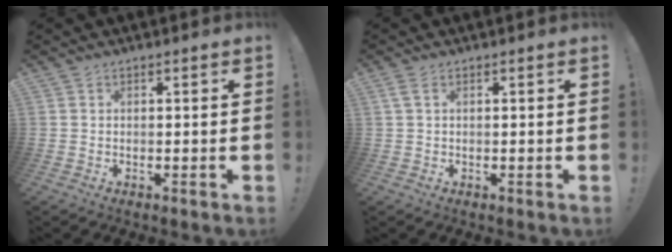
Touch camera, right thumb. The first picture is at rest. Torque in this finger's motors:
{"motor_torque": [0.12, -0.21, -0.35, -0.09, 0.03]}